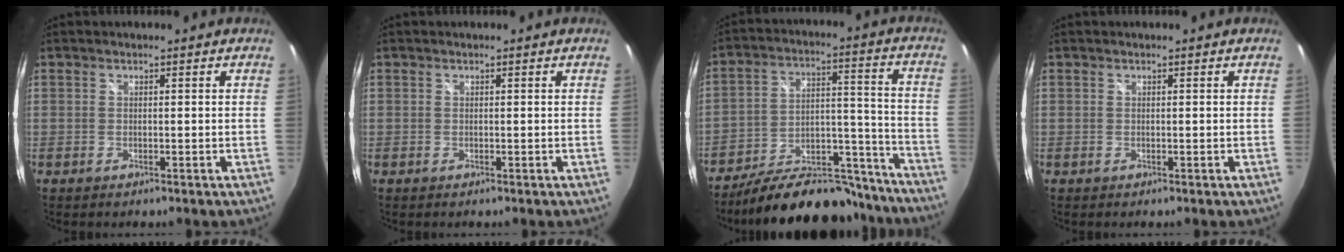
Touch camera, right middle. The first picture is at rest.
{"total": 0.0}
{"total": 22.0, "force": [-18.8, 7.4, 8.9], "torque": [-0.142, 0.034, -0.252]}
{"total": 0.0}